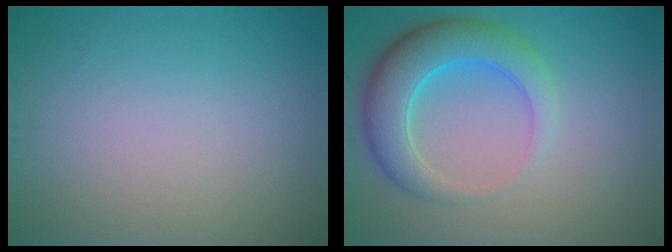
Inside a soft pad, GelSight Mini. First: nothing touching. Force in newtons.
{"total": 5.7, "press": 5.7, "slide": 0.4}